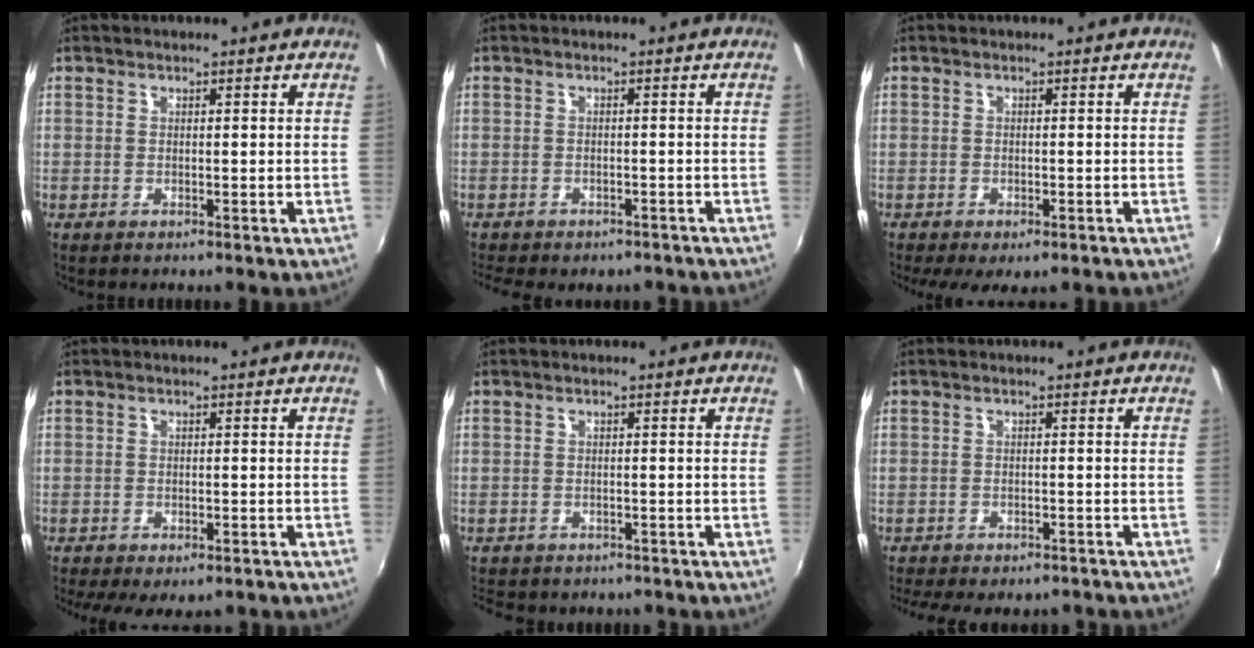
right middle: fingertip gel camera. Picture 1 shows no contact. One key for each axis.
{"total": 7.3, "fx": -6.1, "fy": 2.9, "fz": 3.0, "tx": -0.070, "ty": -0.022, "tz": -0.080}
{"total": 5.3, "fx": -3.6, "fy": 2.2, "fz": 3.2, "tx": -0.075, "ty": -0.025, "tz": -0.056}
{"total": 7.5, "fx": -5.4, "fy": 3.0, "fz": 4.2, "tx": -0.095, "ty": -0.027, "tz": -0.077}
{"total": 5.8, "fx": -4.8, "fy": 2.6, "fz": 2.0, "tx": -0.048, "ty": -0.014, "tz": -0.064}
{"total": 11.0, "fx": -9.3, "fy": 3.5, "fz": 4.7, "tx": -0.106, "ty": -0.022, "tz": -0.123}